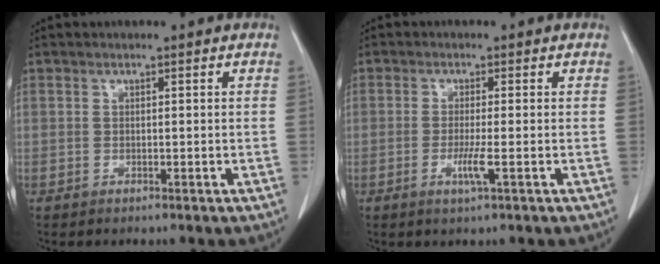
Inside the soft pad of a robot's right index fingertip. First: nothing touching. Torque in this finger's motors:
{"motor_torque": [0.93, 0.00, 0.40, 0.10]}